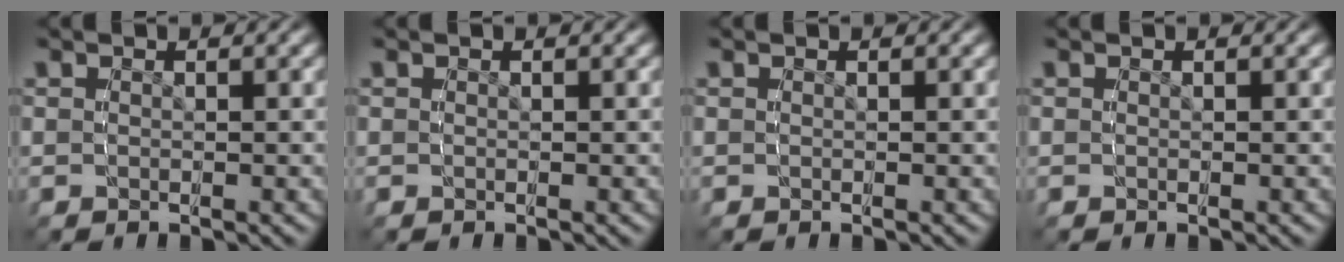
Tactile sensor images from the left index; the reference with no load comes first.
{"total": 0.0}
{"total": 0.0}
{"total": 0.0}